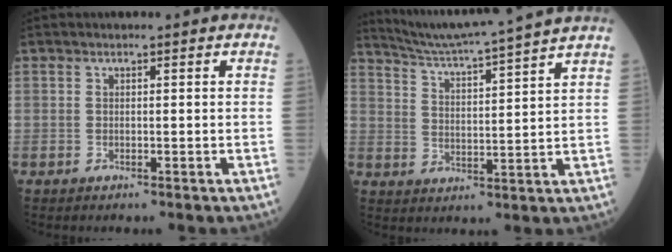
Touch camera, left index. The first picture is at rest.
{"total": 14.7, "force": [13.5, -2.5, 5.4], "torque": [-0.104, -0.020, 0.198]}